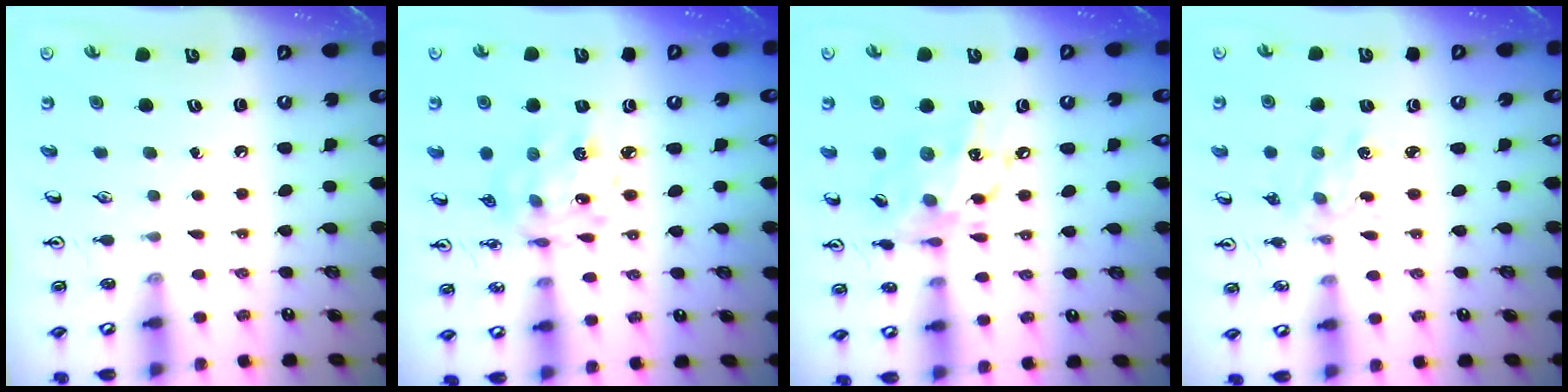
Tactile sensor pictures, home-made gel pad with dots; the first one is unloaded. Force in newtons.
{"total": 12.9, "press": 12.4, "slide": 3.4}
{"total": 14.8, "press": 14.8, "slide": 1.1}
{"total": 2.0, "press": 2.0, "slide": 0.3}